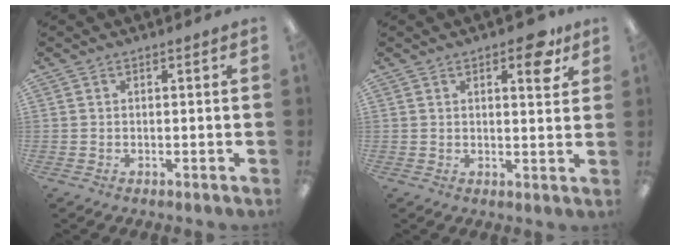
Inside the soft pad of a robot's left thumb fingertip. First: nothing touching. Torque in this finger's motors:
{"motor_torque": [-0.14, 0.22, -0.37, 0.24, 0.01]}